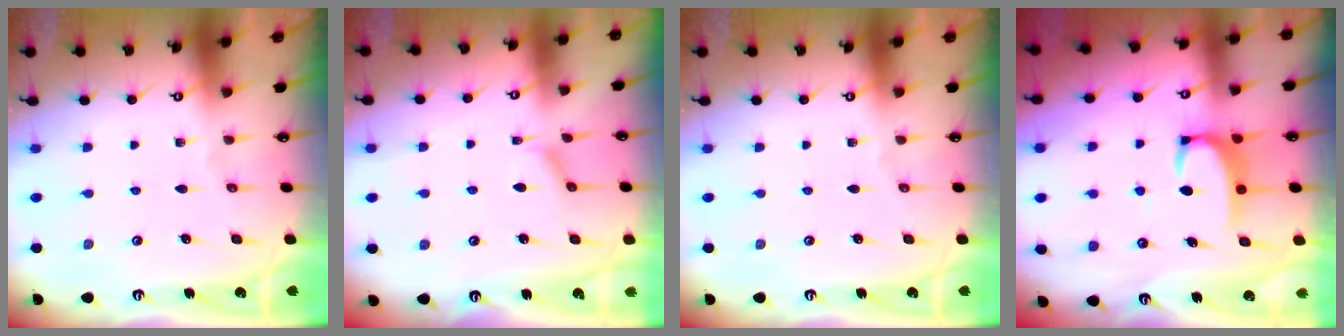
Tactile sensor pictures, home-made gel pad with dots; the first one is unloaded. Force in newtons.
{"total": 2.1, "press": 2.0, "slide": 0.6}
{"total": 0.0}
{"total": 3.5, "press": 3.5, "slide": 0.3}